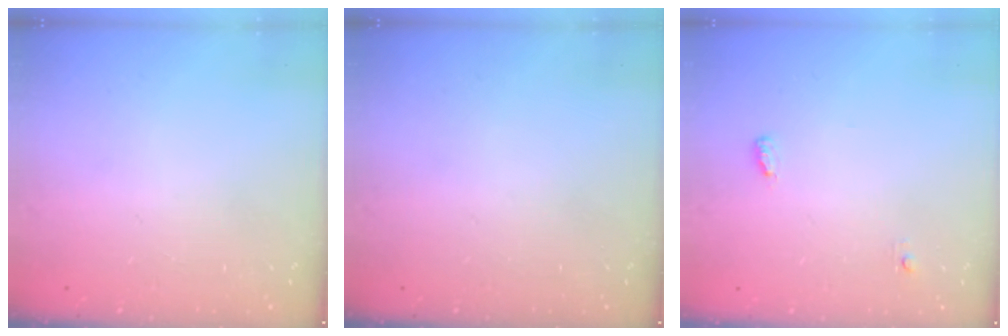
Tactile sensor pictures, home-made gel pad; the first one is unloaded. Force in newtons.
{"total": 0.0}
{"total": 3.9, "press": 3.8, "slide": 1.0}